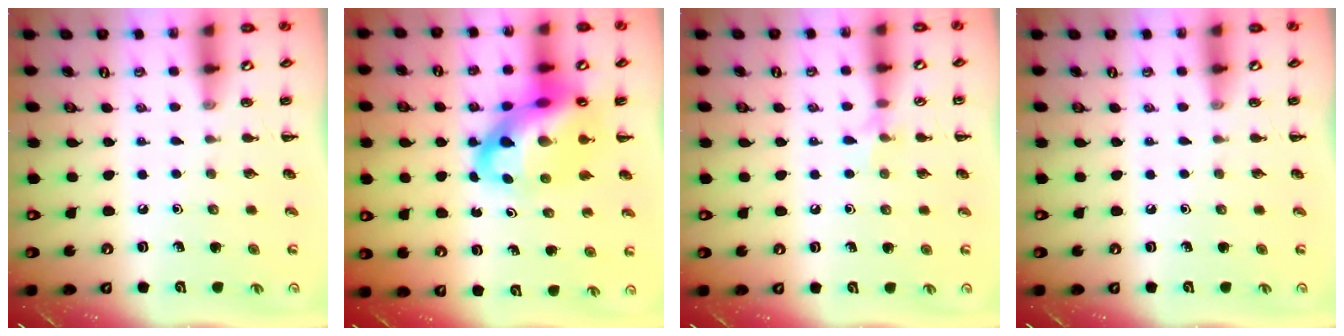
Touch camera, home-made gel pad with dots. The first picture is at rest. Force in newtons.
{"total": 17.6, "press": 17.0, "slide": 4.7}
{"total": 5.2, "press": 5.0, "slide": 1.4}
{"total": 0.0}